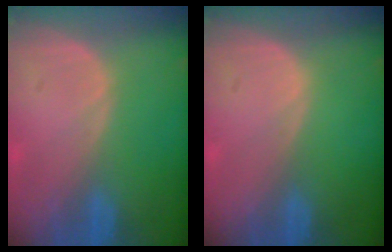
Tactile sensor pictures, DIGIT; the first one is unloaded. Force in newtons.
{"total": 0.0}